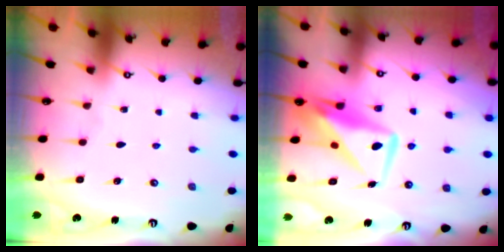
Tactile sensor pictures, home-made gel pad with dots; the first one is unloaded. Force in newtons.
{"total": 10.7, "press": 10.7, "slide": 0.9}